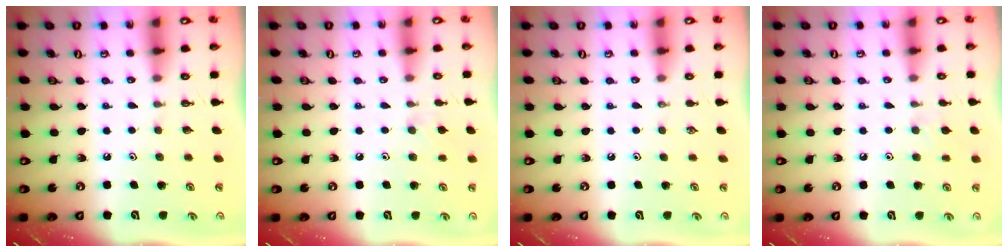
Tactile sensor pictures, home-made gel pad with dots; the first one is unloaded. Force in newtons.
{"total": 4.9, "press": 4.9, "slide": 0.7}
{"total": 0.0}
{"total": 4.5, "press": 4.5, "slide": 0.7}